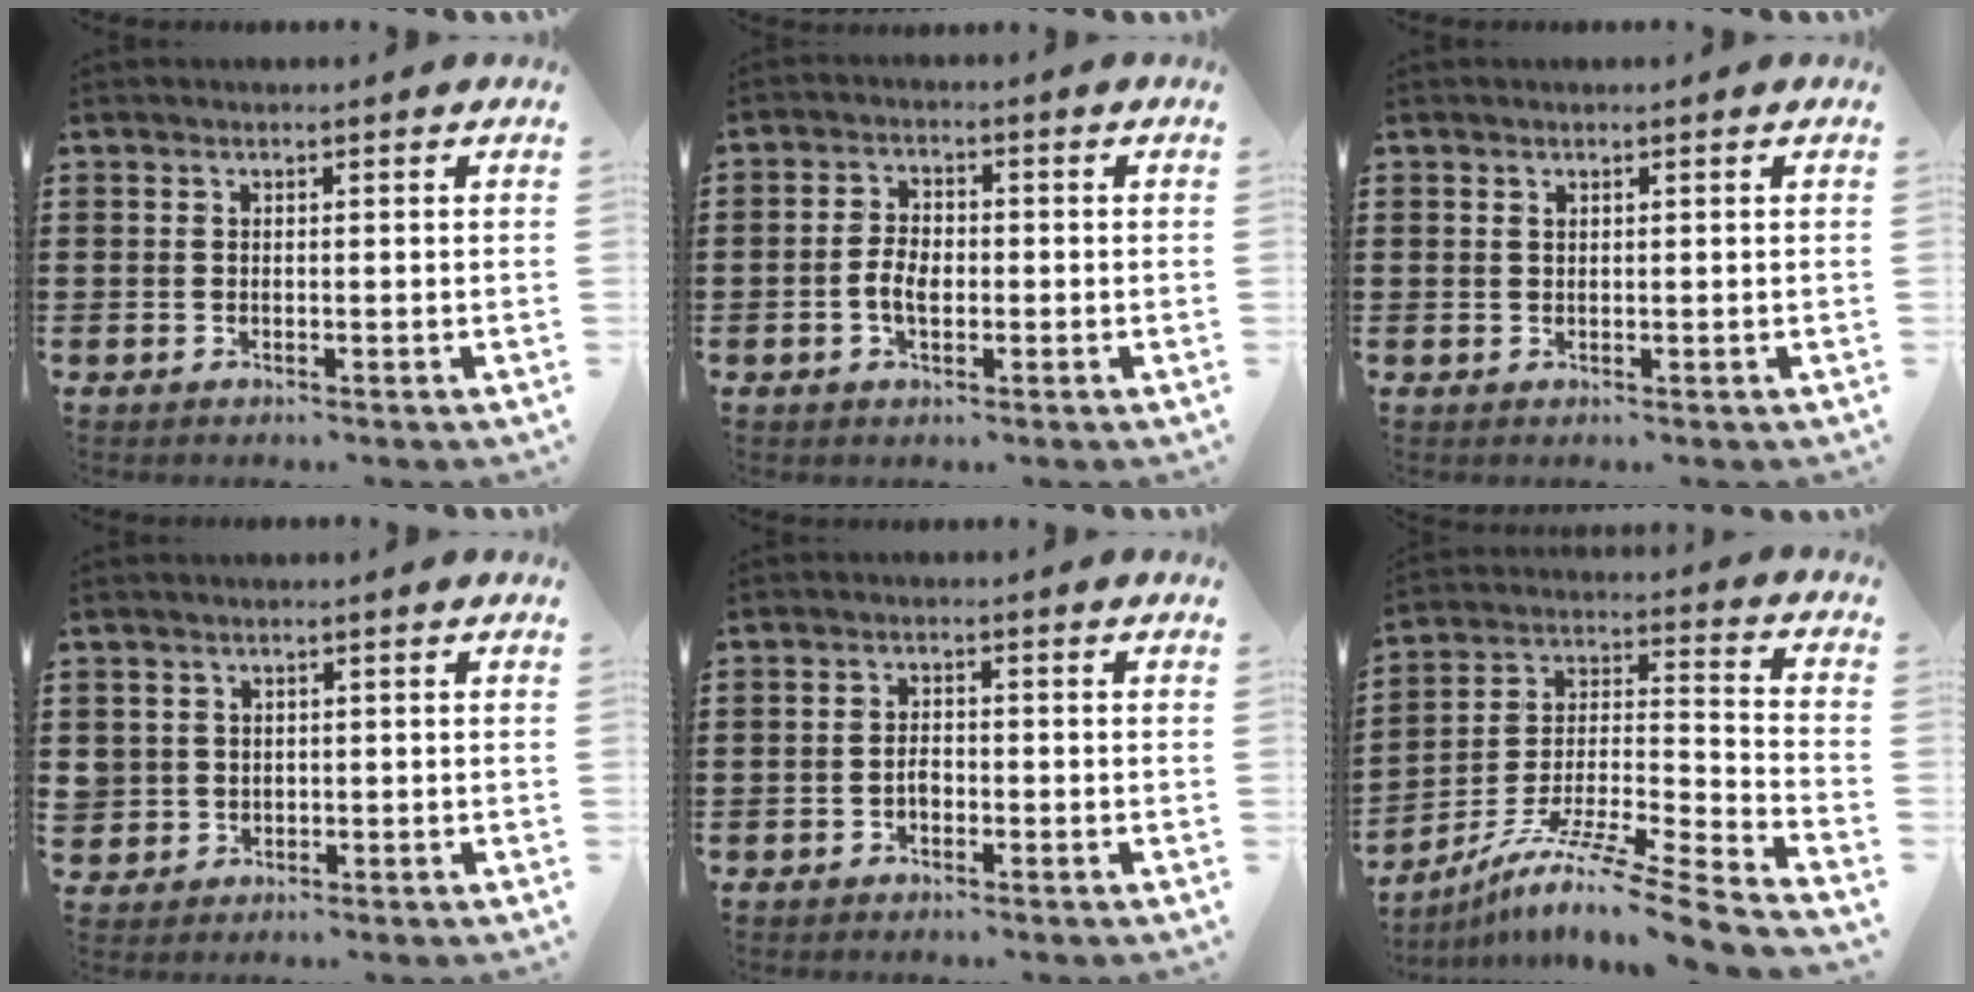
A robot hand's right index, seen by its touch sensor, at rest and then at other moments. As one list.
[{"total": 3.9, "force": [-1.0, 2.2, 3.1], "torque": [-0.072, 0.001, -0.022]}, {"total": 0.6, "force": [0.3, 0.4, 0.2], "torque": [-0.006, 0.002, 0.007]}, {"total": 2.0, "force": [0.5, 2.0, 0.0], "torque": [-0.010, 0.010, 0.007]}, {"total": 1.8, "force": [-0.8, 1.0, 1.3], "torque": [-0.026, 0.002, -0.015]}, {"total": 10.1, "force": [-8.2, -0.3, 6.0], "torque": [-0.104, 0.001, -0.164]}]